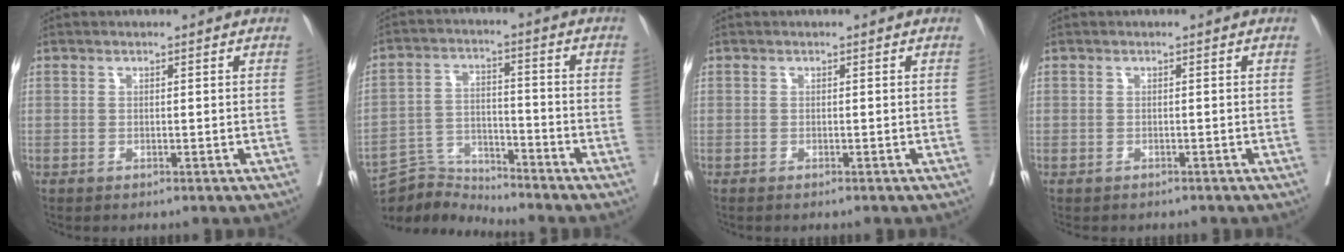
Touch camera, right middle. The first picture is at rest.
{"total": 7.2, "force": [-7.1, -0.2, -1.1], "torque": [0.014, 0.014, -0.128]}
{"total": 1.1, "force": [-0.9, -0.2, 0.6], "torque": [-0.006, 0.001, -0.009]}
{"total": 2.6, "force": [-2.2, 1.2, 0.5], "torque": [-0.010, -0.003, -0.029]}